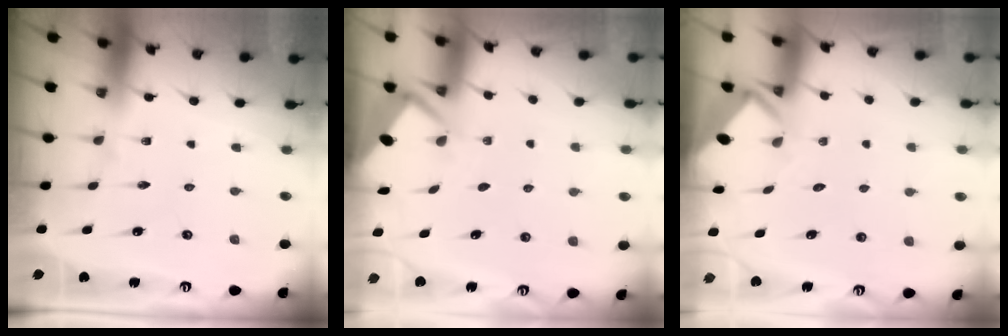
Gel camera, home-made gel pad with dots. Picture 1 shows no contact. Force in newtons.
{"total": 2.8, "press": 2.7, "slide": 0.4}
{"total": 3.5, "press": 3.5, "slide": 0.3}